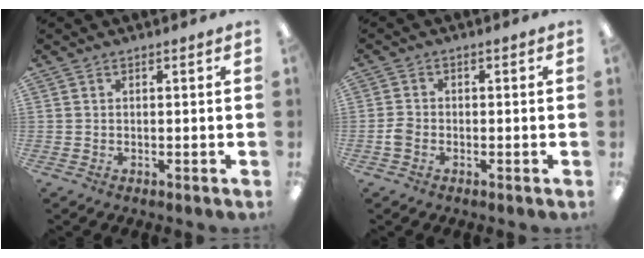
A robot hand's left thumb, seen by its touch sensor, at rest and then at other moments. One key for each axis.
{"total": 2.5, "fx": -1.1, "fy": 1.7, "fz": 1.4, "tx": -0.023, "ty": 0.006, "tz": -0.020}